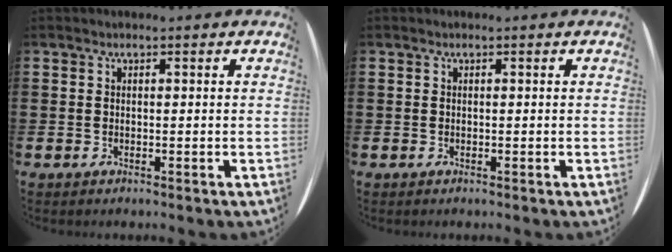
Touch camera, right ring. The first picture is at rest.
{"total": 0.0}